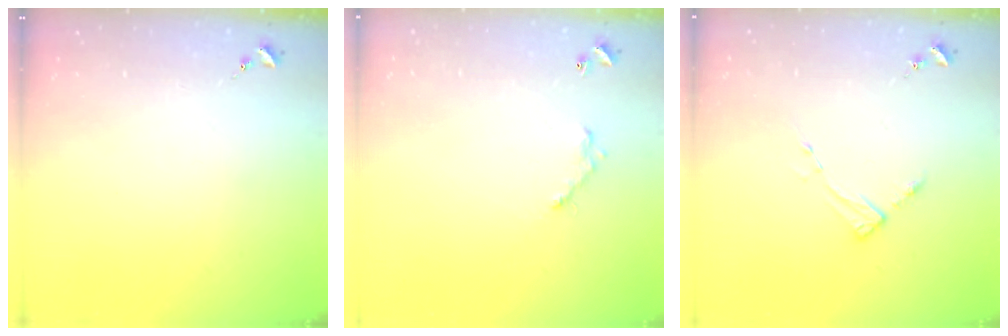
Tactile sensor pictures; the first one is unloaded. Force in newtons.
{"total": 5.2, "press": 5.2, "slide": 0.2}
{"total": 3.6, "press": 3.5, "slide": 0.4}